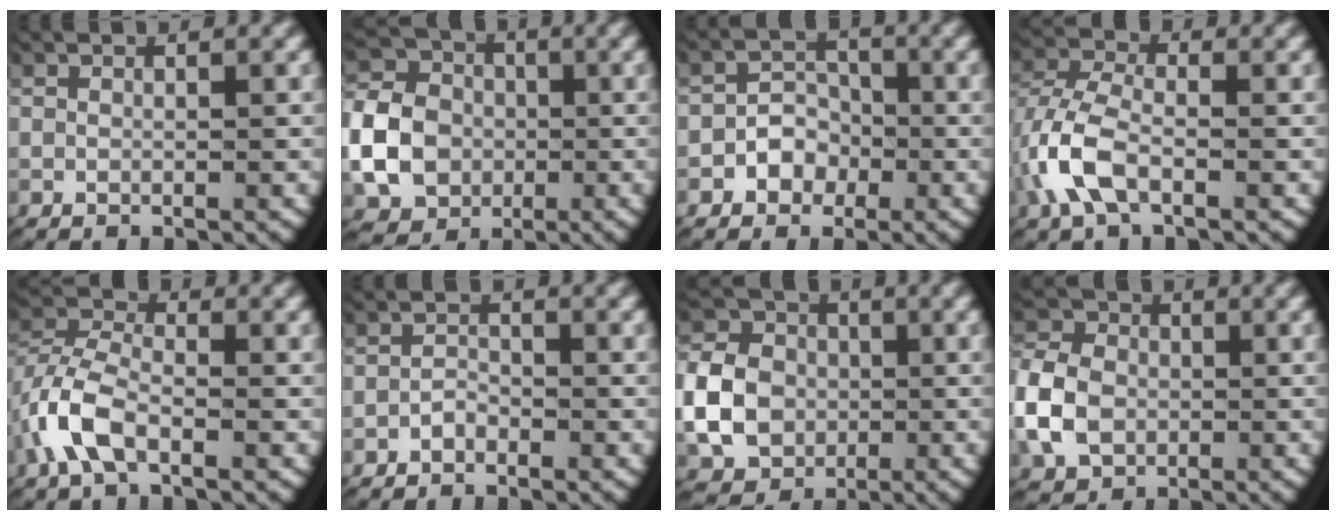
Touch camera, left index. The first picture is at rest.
{"total": 9.1, "force": [-1.1, 8.0, 4.2], "torque": [-0.088, -0.021, -0.021]}
{"total": 3.9, "force": [-1.4, 3.5, 1.2], "torque": [-0.027, -0.007, -0.027]}
{"total": 4.4, "force": [-1.2, 2.8, 3.3], "torque": [-0.094, -0.010, -0.018]}
{"total": 3.8, "force": [-1.6, 2.2, 2.7], "torque": [-0.070, -0.003, -0.032]}
{"total": 1.5, "force": [-1.1, 0.9, 0.3], "torque": [-0.011, -0.007, -0.019]}
{"total": 8.1, "force": [-0.8, 7.0, 3.9], "torque": [-0.080, -0.019, -0.012]}
{"total": 5.6, "force": [-0.6, 4.7, 3.0], "torque": [-0.073, -0.006, -0.010]}